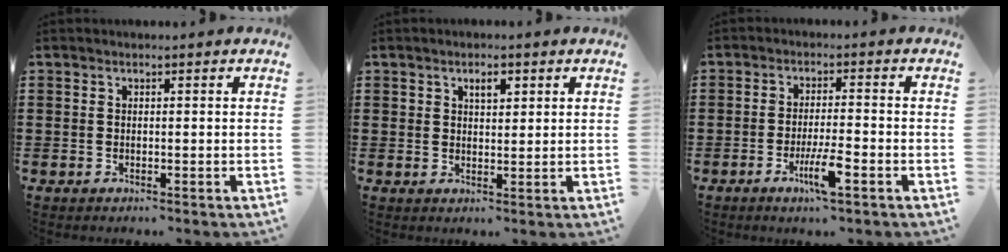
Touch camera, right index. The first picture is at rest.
{"total": 2.3, "force": [1.2, 1.3, 1.5], "torque": [-0.027, 0.004, 0.019]}
{"total": 5.7, "force": [-2.6, 0.7, 5.0], "torque": [-0.101, -0.013, -0.049]}